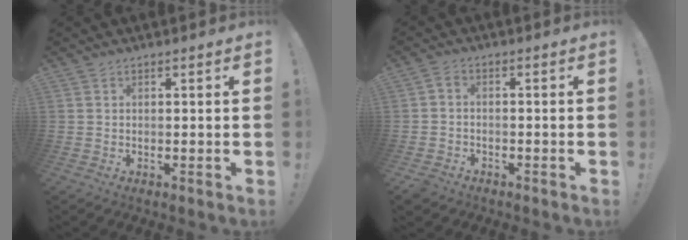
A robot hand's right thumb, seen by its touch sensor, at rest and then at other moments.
{"total": 3.1, "force": [-1.8, 2.2, 1.3], "torque": [-0.031, 0.008, -0.033]}